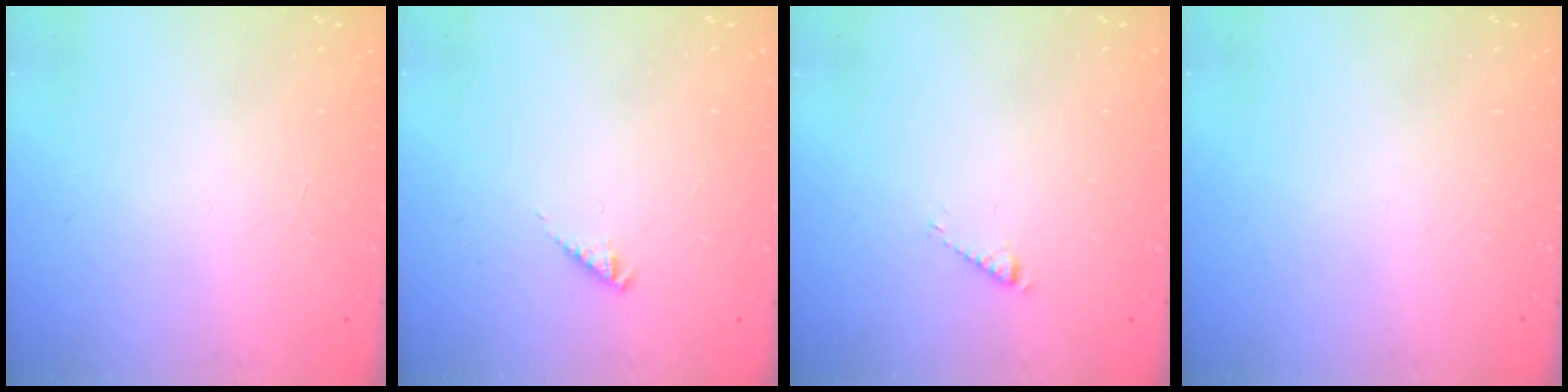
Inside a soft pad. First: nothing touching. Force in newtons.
{"total": 2.3, "press": 2.3, "slide": 0.4}
{"total": 2.6, "press": 2.6, "slide": 0.2}
{"total": 0.0}